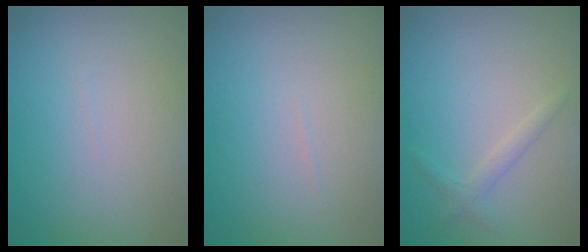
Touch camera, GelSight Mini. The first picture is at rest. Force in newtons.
{"total": 0.0}
{"total": 1.3, "press": 1.3, "slide": 0.0}